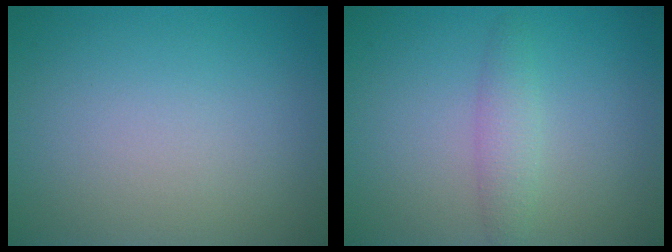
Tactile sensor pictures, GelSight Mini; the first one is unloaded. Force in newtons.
{"total": 1.9, "press": 1.9, "slide": 0.0}